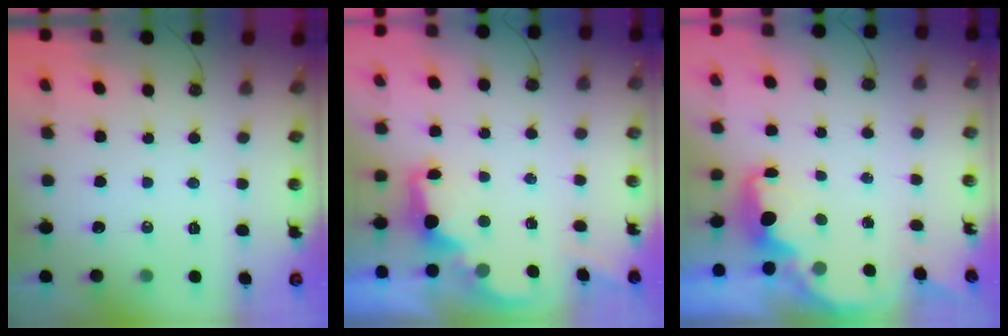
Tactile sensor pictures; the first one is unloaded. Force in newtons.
{"total": 2.6, "press": 2.5, "slide": 0.6}
{"total": 2.4, "press": 2.3, "slide": 0.8}